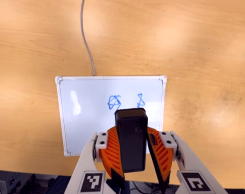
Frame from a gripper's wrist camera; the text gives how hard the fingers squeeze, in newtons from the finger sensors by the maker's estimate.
{"total": 7.7, "left": 8.7, "right": 6.8}